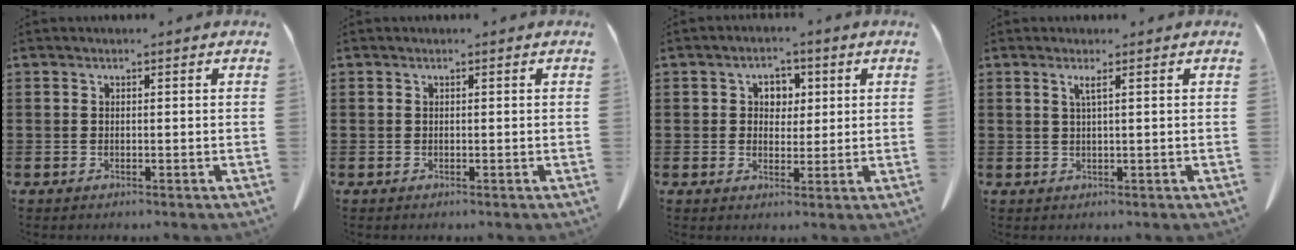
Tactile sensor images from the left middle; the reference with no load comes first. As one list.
[{"total": 0.0}, {"total": 3.3, "force": [1.1, 2.8, 1.5], "torque": [-0.033, 0.008, 0.014]}, {"total": 1.6, "force": [0.6, -0.3, 1.5], "torque": [-0.029, -0.003, 0.009]}]